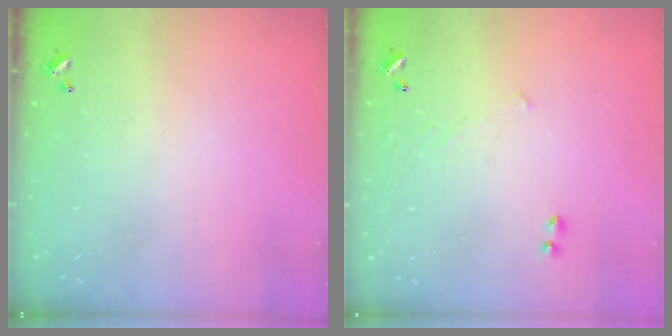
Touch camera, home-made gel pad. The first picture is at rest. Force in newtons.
{"total": 1.7, "press": 1.7, "slide": 0.4}